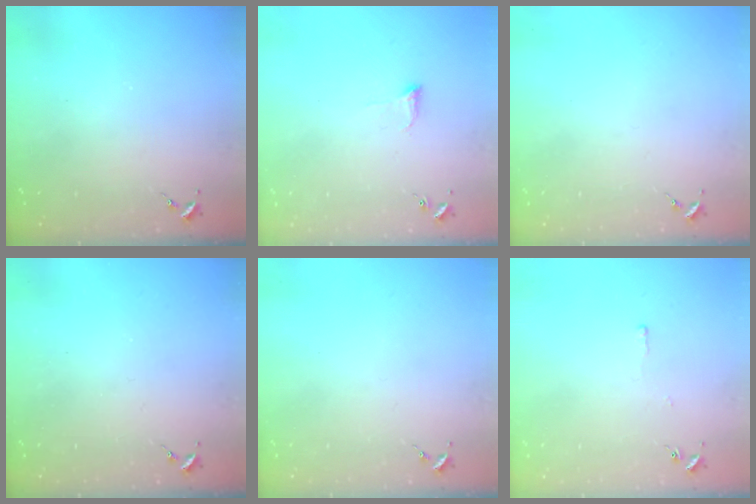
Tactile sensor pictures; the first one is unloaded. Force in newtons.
{"total": 4.5, "press": 4.5, "slide": 0.6}
{"total": 0.0}
{"total": 0.0}
{"total": 0.0}
{"total": 2.6, "press": 2.6, "slide": 0.3}